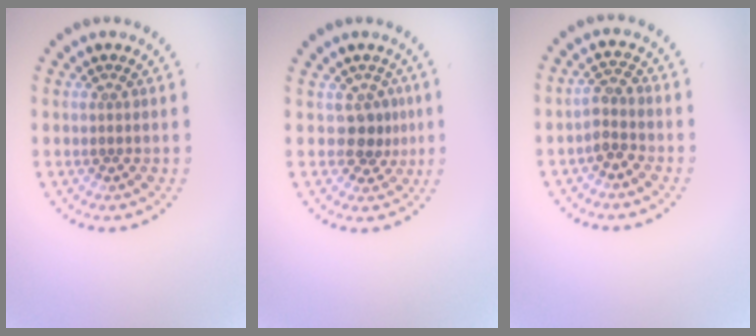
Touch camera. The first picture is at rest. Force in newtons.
{"total": 2.3, "press": 1.7, "slide": 1.5}
{"total": 1.9, "press": 1.6, "slide": 1.0}